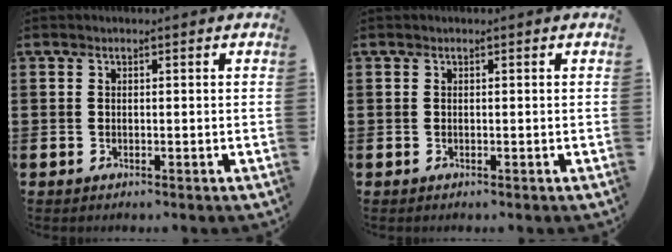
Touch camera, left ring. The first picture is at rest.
{"total": 0.0}